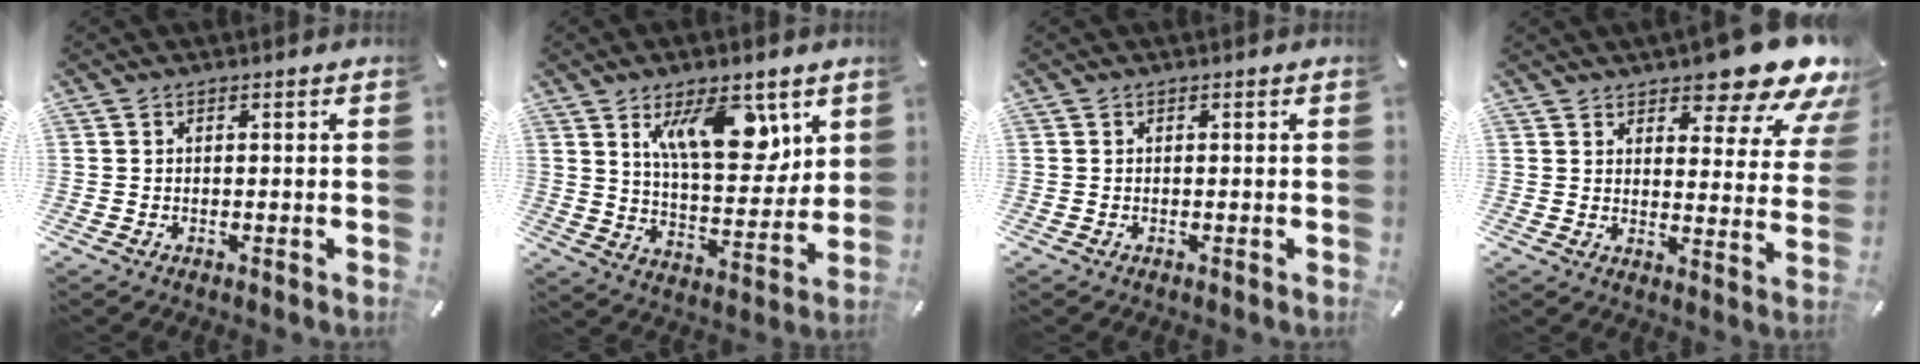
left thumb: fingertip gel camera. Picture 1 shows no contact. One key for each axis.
{"total": 15.6, "fx": 8.1, "fy": 7.4, "fz": 11.1, "tx": -0.171, "ty": -0.032, "tz": 0.139}
{"total": 0.0}
{"total": 14.3, "fx": 11.2, "fy": 4.7, "fz": 7.4, "tx": -0.095, "ty": -0.090, "tz": 0.187}